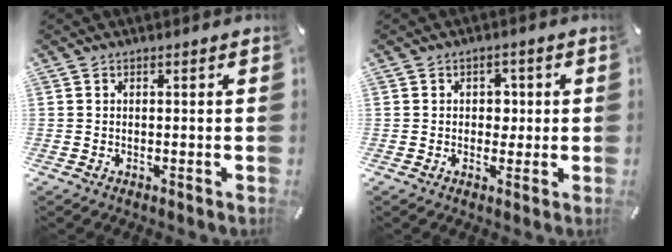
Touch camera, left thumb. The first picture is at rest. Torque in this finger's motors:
{"motor_torque": [0.28, 0.48, 0.07, -0.02, 0.00]}